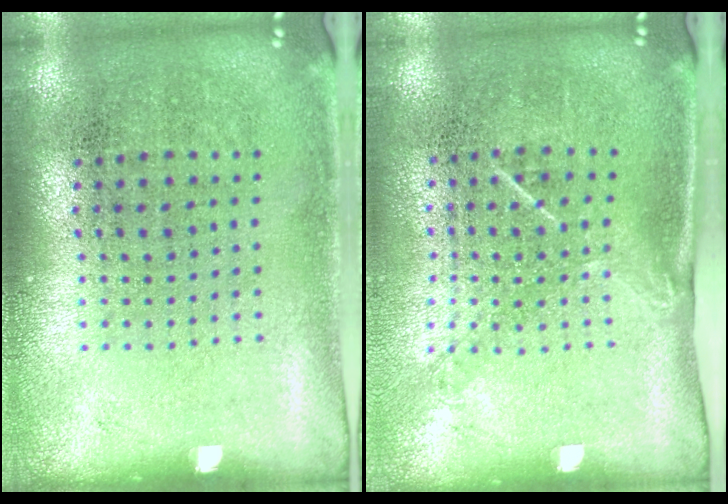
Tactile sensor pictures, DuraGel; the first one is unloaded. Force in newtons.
{"total": 1.4, "press": 1.0, "slide": 1.1}